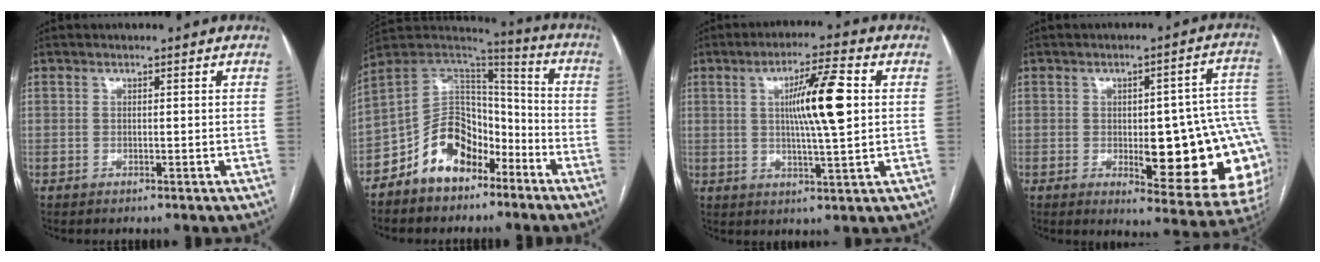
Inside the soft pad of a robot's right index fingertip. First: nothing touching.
{"total": 13.2, "force": [-7.5, 8.8, 6.3], "torque": [-0.118, 0.047, -0.133]}
{"total": 10.3, "force": [1.8, 0.5, 10.1], "torque": [-0.171, 0.004, 0.029]}
{"total": 21.0, "force": [-2.6, 5.8, 20.0], "torque": [-0.152, 0.024, -0.011]}